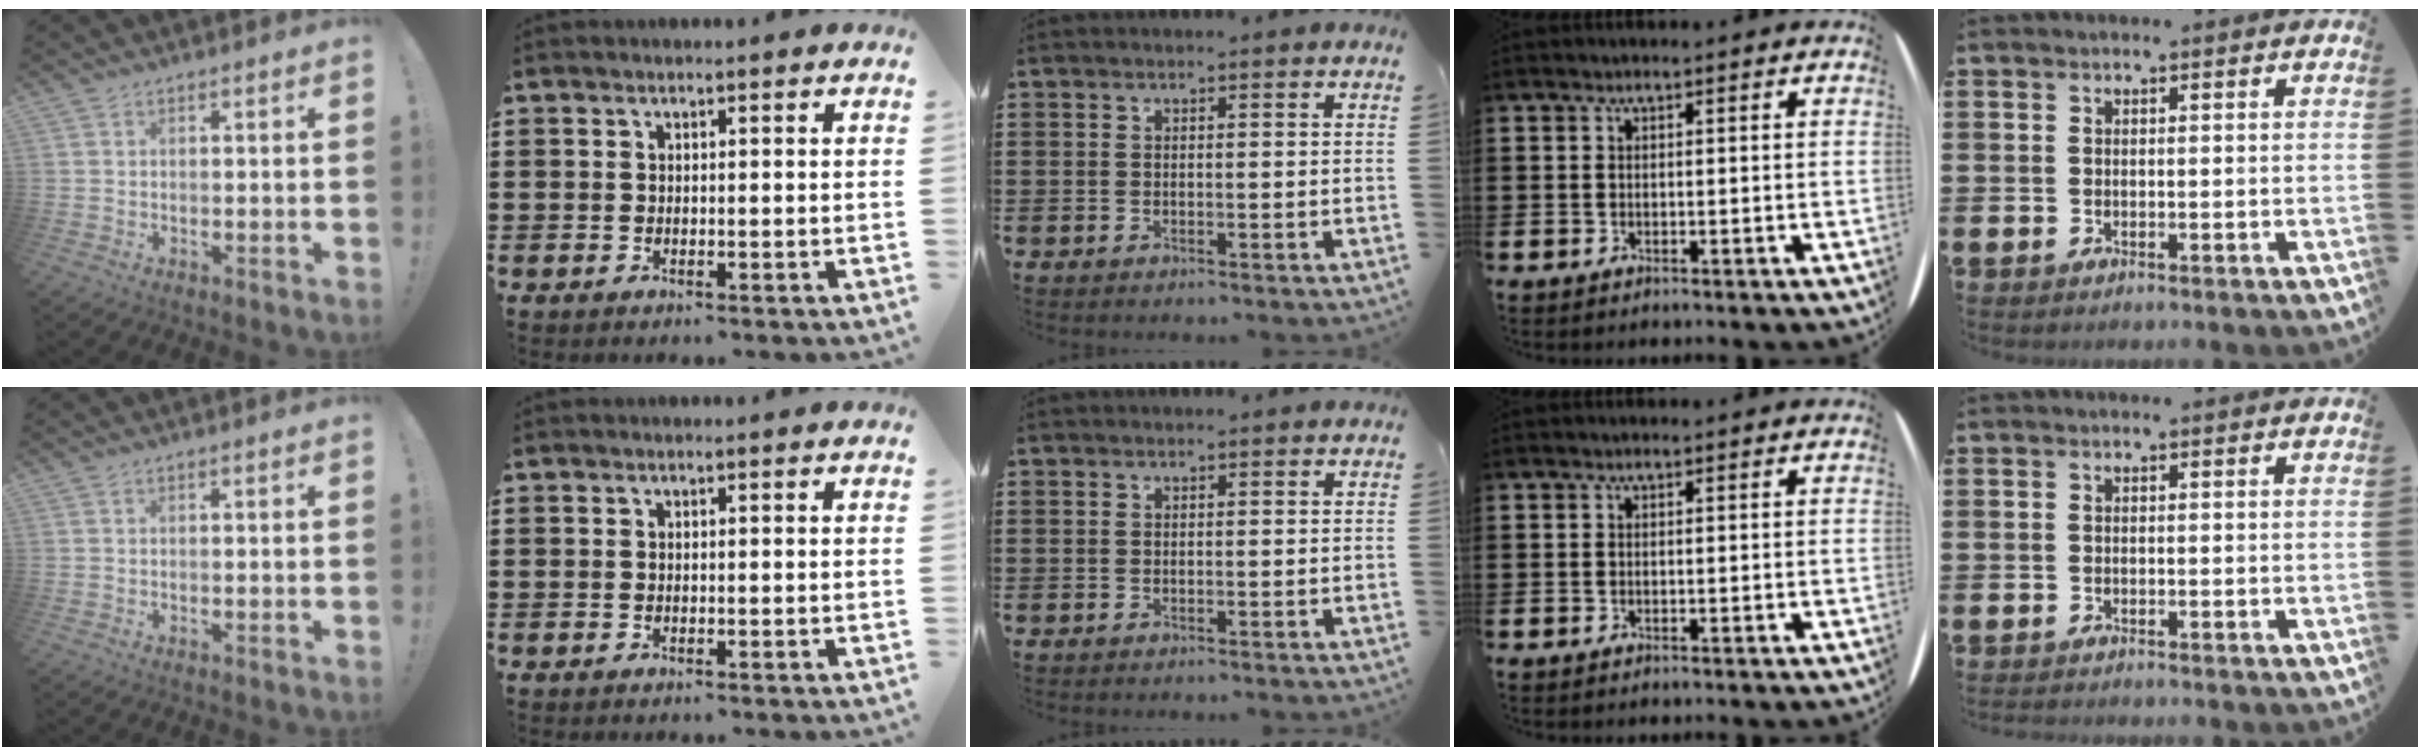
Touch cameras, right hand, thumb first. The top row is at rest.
{"little": {"total": 0.5, "force": [-0.5, 0.0, 0.0], "torque": [0.000, -0.003, -0.010]}}